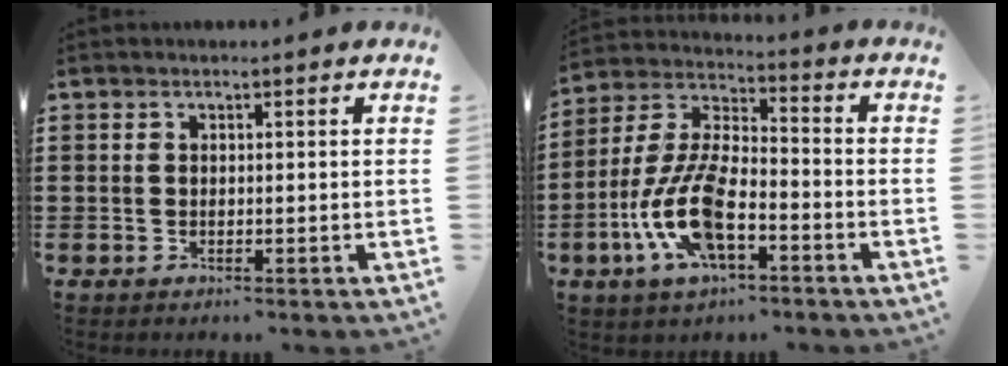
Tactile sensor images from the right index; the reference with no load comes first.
{"total": 11.7, "force": [-4.6, 4.8, 9.7], "torque": [-0.235, -0.010, -0.092]}